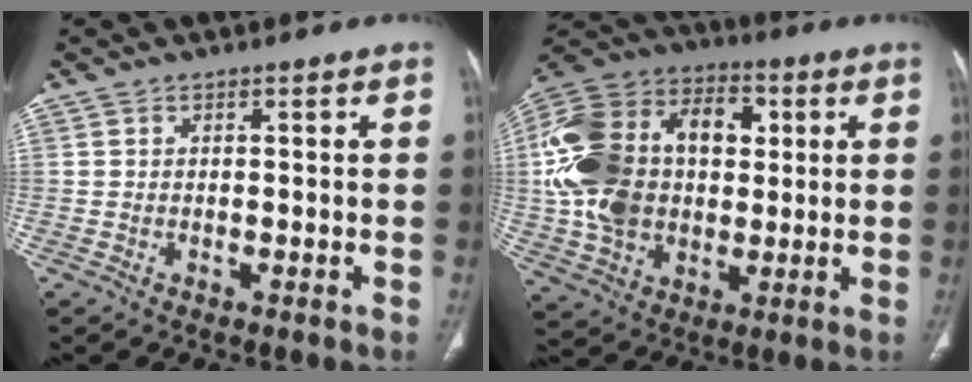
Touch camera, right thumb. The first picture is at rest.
{"total": 26.2, "force": [3.2, 18.0, 18.8], "torque": [-0.373, 0.027, 0.061]}